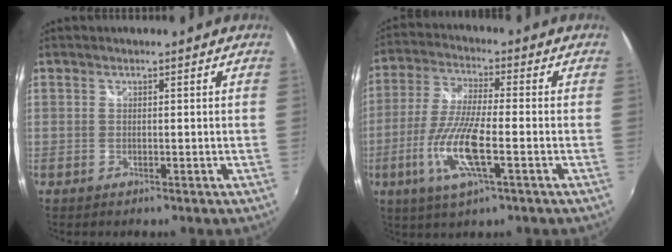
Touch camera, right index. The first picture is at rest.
{"total": 12.6, "force": [-4.0, 2.4, 11.7], "torque": [-0.249, -0.013, -0.078]}